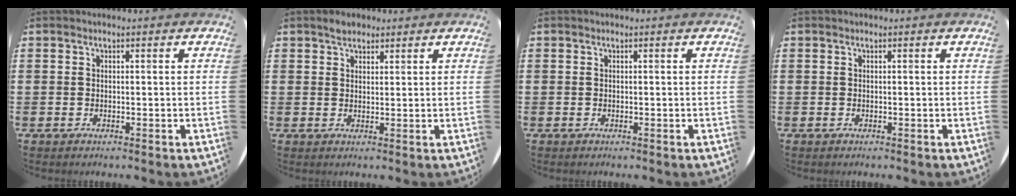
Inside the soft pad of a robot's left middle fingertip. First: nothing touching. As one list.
[{"total": 1.9, "force": [1.7, 0.9, 0.4], "torque": [-0.001, 0.001, 0.030]}, {"total": 0.0}, {"total": 0.0}]